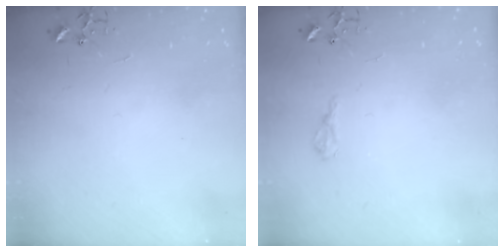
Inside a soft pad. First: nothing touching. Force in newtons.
{"total": 8.0, "press": 7.9, "slide": 1.0}